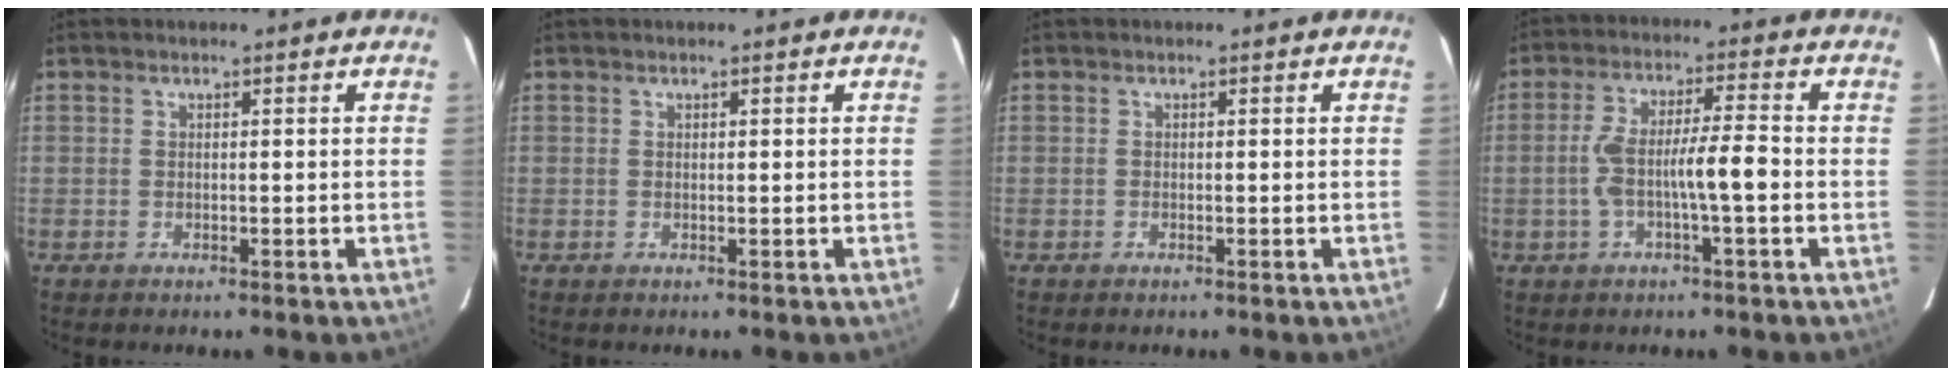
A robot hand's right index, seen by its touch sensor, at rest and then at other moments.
{"total": 0.0}
{"total": 0.0}
{"total": 7.7, "force": [-1.6, 0.7, 7.5], "torque": [-0.146, 0.019, -0.030]}